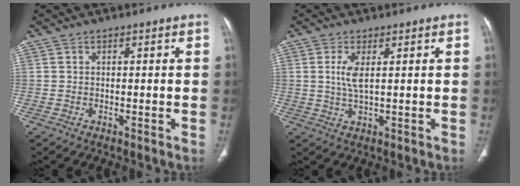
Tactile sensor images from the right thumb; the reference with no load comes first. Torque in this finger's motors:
{"motor_torque": [-0.36, 0.55, 0.26, 0.75, 0.05]}